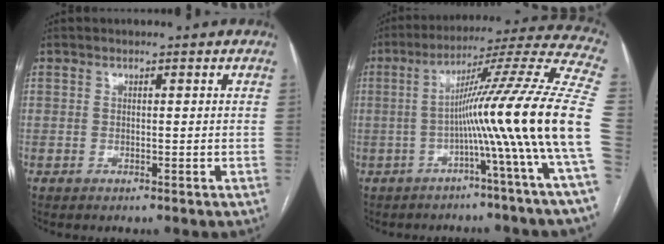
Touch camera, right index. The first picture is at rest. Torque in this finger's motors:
{"motor_torque": [1.84, -0.30, 1.05, 0.21]}